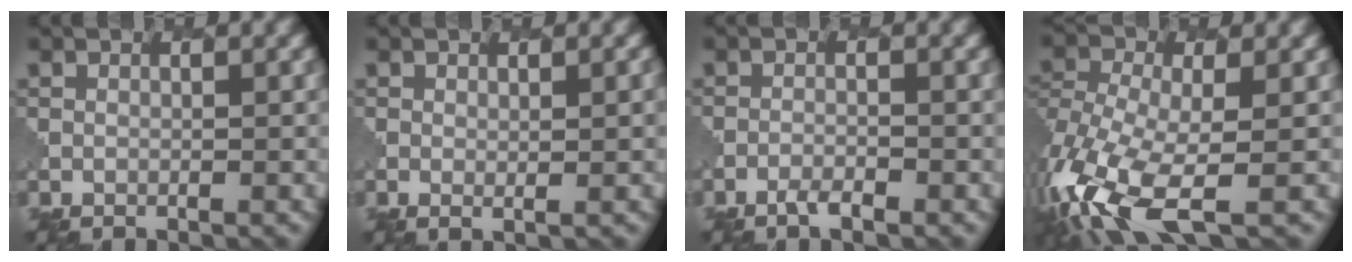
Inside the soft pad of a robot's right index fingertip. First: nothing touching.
{"total": 1.6, "force": [0.5, 0.4, 1.4], "torque": [-0.016, -0.003, 0.011]}
{"total": 1.4, "force": [-1.1, 0.3, 0.8], "torque": [-0.017, 0.001, -0.022]}
{"total": 9.4, "force": [-4.4, 3.8, 7.3], "torque": [-0.171, -0.018, -0.090]}